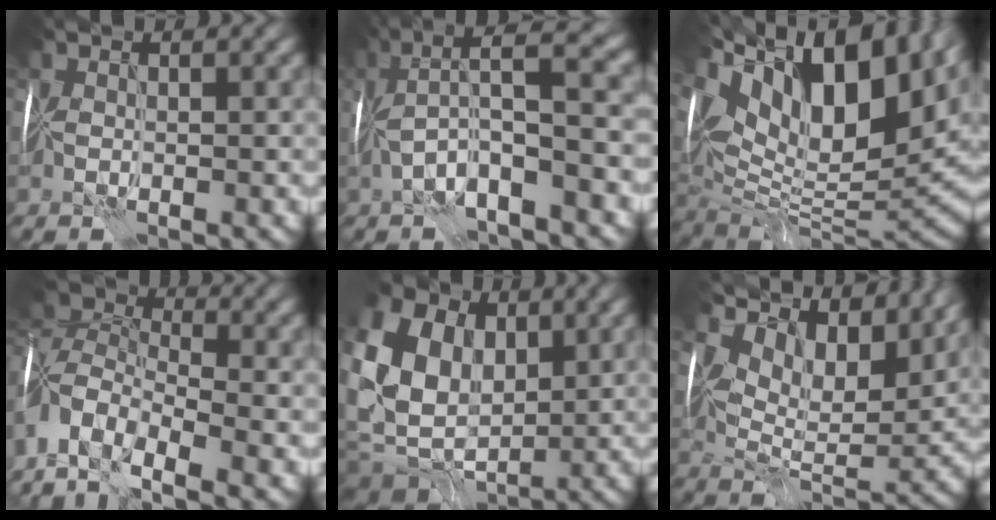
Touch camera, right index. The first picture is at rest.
{"total": 7.2, "force": [-0.2, 1.4, 7.0], "torque": [-0.132, 0.032, -0.019]}
{"total": 18.5, "force": [7.8, 8.4, 14.5], "torque": [-0.253, 0.041, 0.143]}
{"total": 9.1, "force": [-3.6, 5.2, 6.5], "torque": [-0.136, 0.010, -0.085]}
{"total": 12.9, "force": [1.8, 9.9, 8.1], "torque": [-0.191, 0.014, 0.043]}
{"total": 12.2, "force": [8.5, 5.2, 7.0], "torque": [-0.139, 0.020, 0.145]}